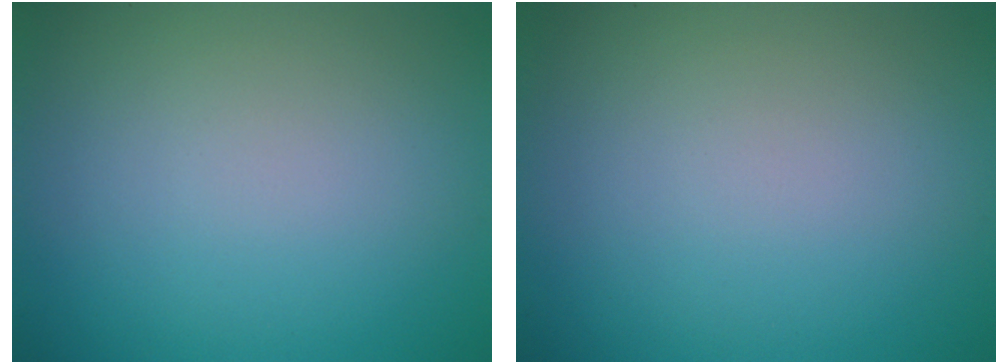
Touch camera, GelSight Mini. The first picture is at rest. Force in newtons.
{"total": 0.0}